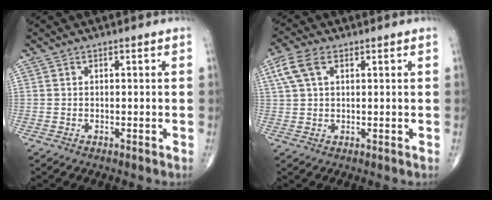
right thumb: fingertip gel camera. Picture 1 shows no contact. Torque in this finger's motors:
{"motor_torque": [0.04, 0.06, 0.56, 0.42, 0.05]}